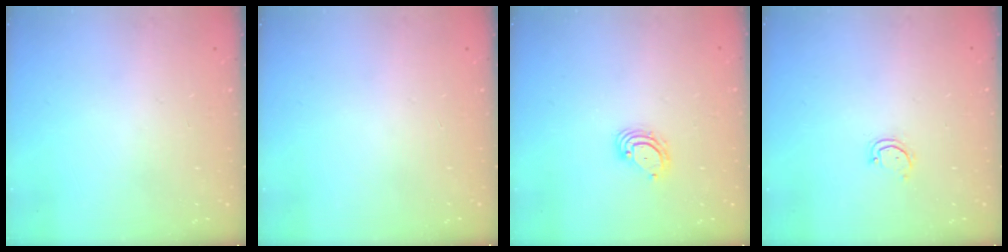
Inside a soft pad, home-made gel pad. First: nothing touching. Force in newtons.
{"total": 0.0}
{"total": 5.0, "press": 4.9, "slide": 0.4}
{"total": 2.9, "press": 2.9, "slide": 0.3}